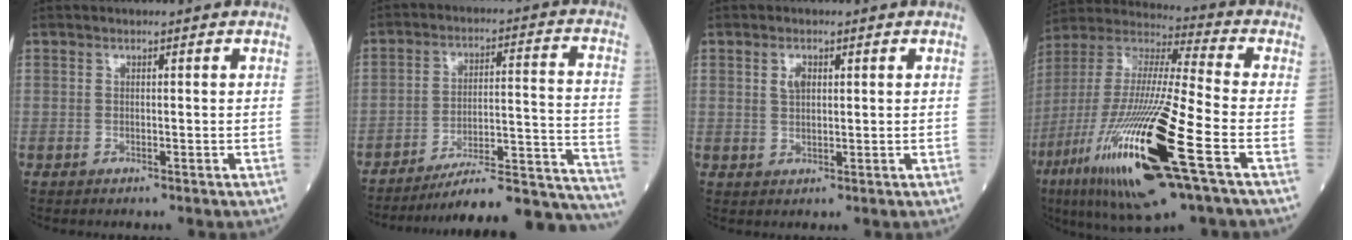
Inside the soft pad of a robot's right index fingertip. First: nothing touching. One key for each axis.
{"total": 24.0, "fx": -22.6, "fy": 0.6, "fz": 8.1, "tx": -0.047, "ty": 0.014, "tz": -0.308}
{"total": 2.2, "fx": 1.0, "fy": 1.1, "fz": 1.6, "tx": -0.030, "ty": 0.002, "tz": 0.021}
{"total": 25.4, "fx": -9.9, "fy": 2.5, "fz": 23.2, "tx": -0.492, "ty": -0.053, "tz": -0.181}